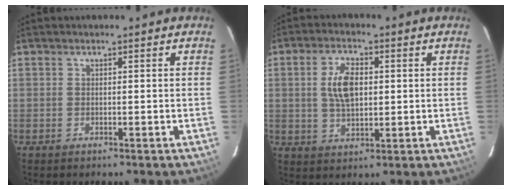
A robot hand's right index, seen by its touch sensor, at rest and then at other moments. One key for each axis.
{"total": 7.5, "fx": 1.1, "fy": 4.0, "fz": 6.2, "tx": -0.119, "ty": 0.008, "tz": 0.023}